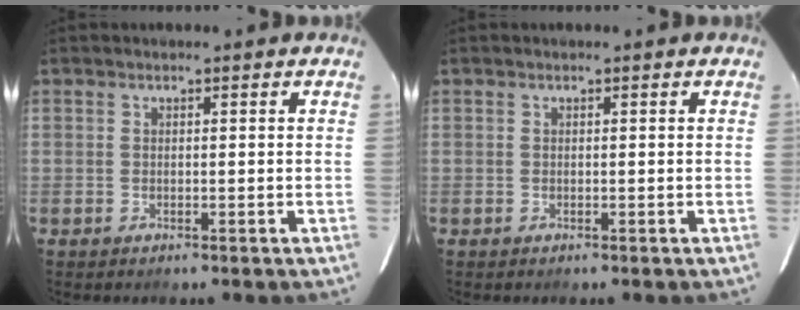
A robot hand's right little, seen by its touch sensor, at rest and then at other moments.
{"total": 0.0}